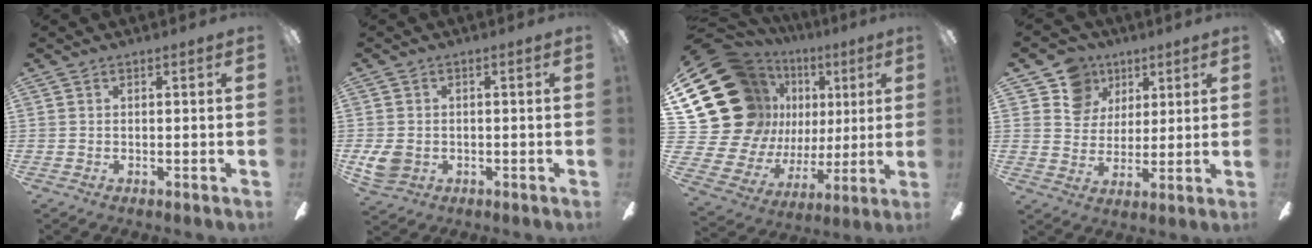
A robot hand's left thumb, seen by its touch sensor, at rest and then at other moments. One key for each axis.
{"total": 5.6, "fx": -0.8, "fy": 4.8, "fz": 2.9, "tx": -0.061, "ty": 0.008, "tz": -0.013}
{"total": 25.6, "fx": 8.5, "fy": 20.2, "fz": 13.4, "tx": -0.284, "ty": -0.077, "tz": 0.201}
{"total": 10.6, "fx": 5.8, "fy": 8.7, "fz": 1.8, "tx": -0.041, "ty": -0.032, "tz": 0.114}